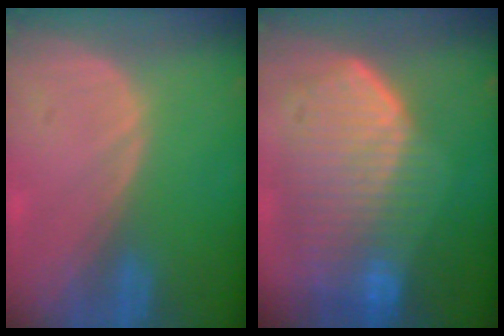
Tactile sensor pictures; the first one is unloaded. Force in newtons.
{"total": 10.8, "press": 9.5, "slide": 5.2}